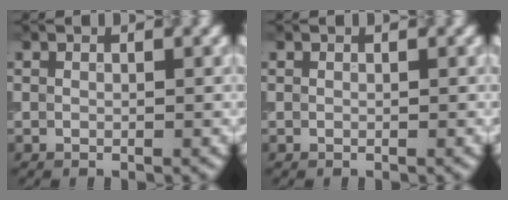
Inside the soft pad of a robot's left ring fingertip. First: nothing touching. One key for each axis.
{"total": 0.0}